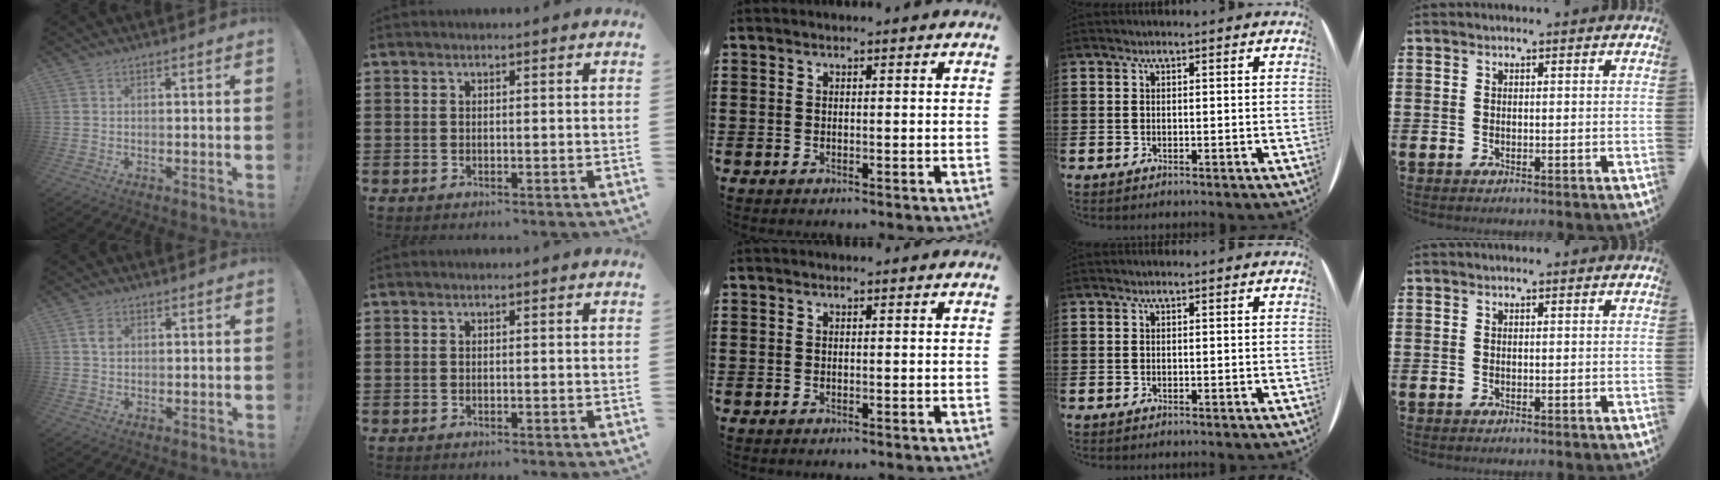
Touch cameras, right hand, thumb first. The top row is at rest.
{"thumb": {"total": 3.5, "force": [1.0, 2.3, 2.4], "torque": [-0.039, 0.003, 0.018]}}